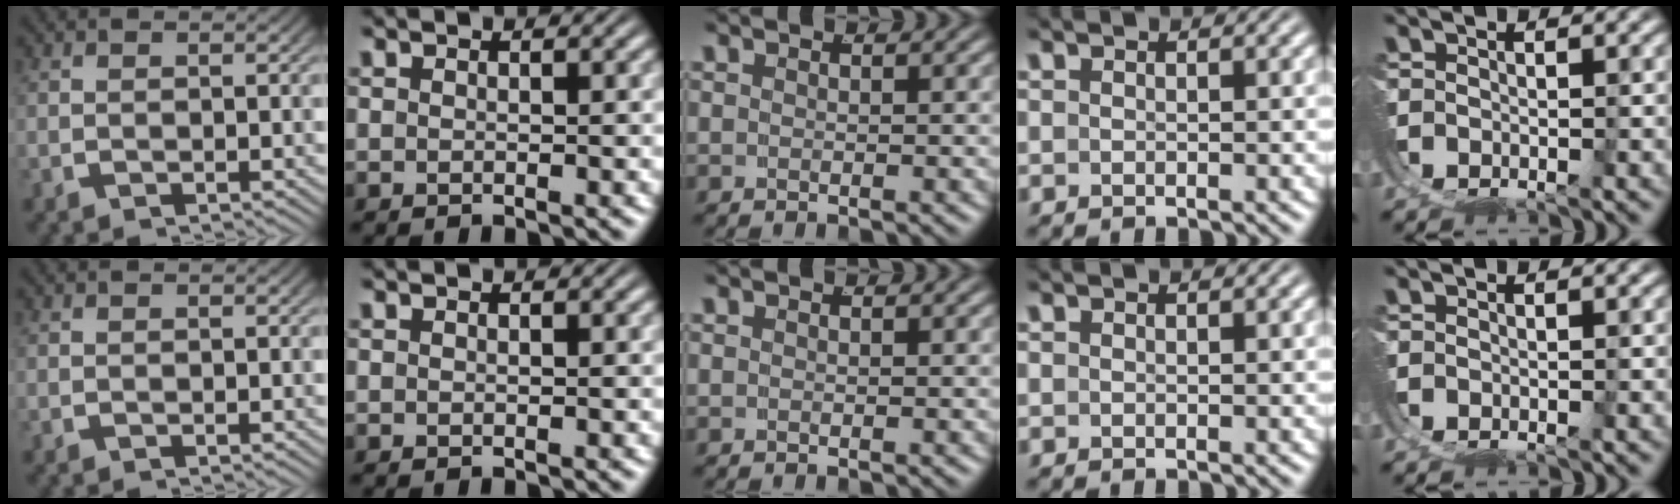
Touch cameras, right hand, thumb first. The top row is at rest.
{}